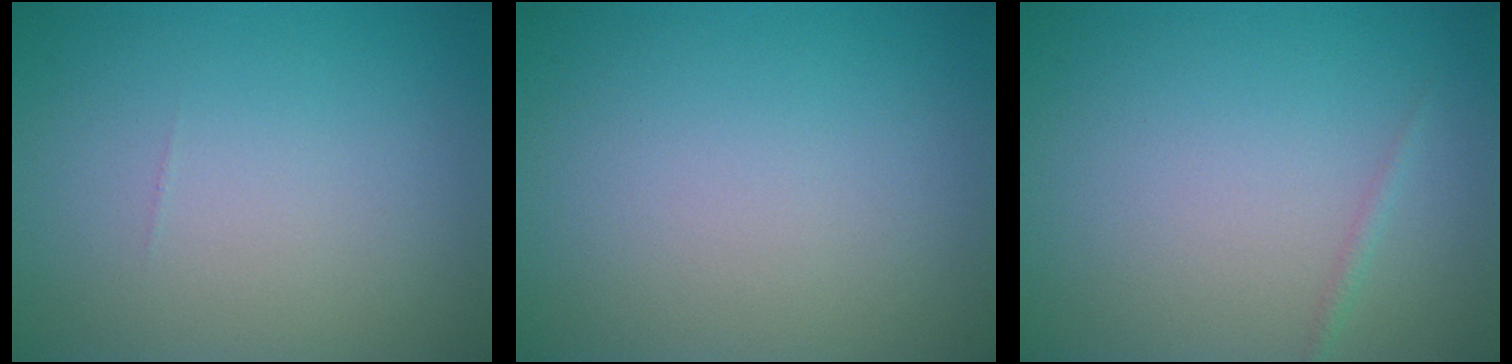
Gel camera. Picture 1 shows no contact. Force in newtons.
{"total": 0.0}
{"total": 0.6, "press": 0.6, "slide": 0.1}